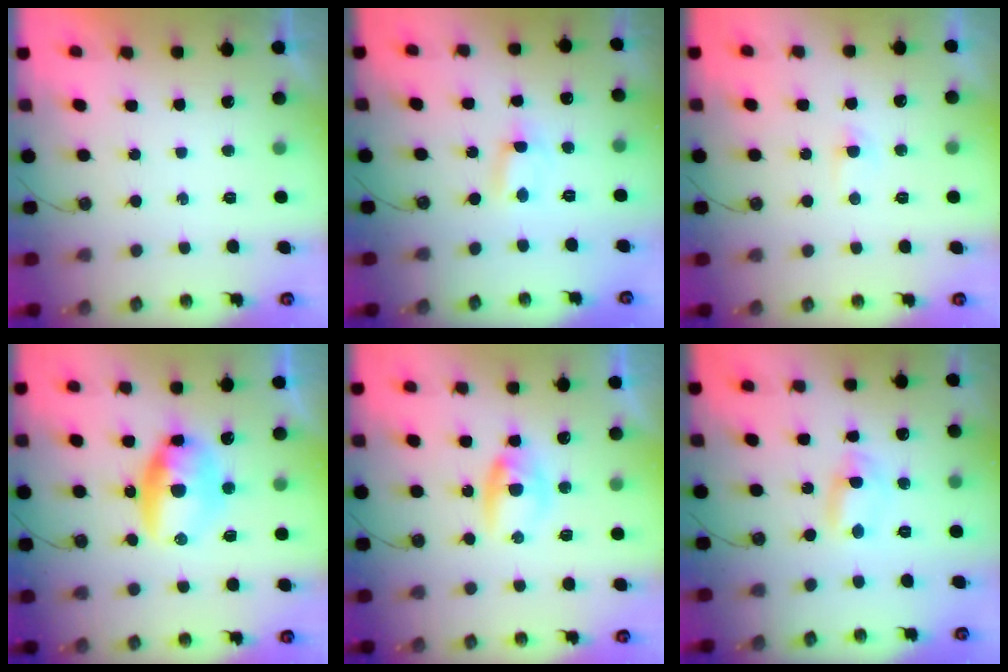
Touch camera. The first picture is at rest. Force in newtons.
{"total": 0.5, "press": 0.2, "slide": 0.5}
{"total": 2.5, "press": 2.5, "slide": 0.4}
{"total": 15.0, "press": 11.2, "slide": 10.0}
{"total": 5.0, "press": 4.9, "slide": 0.6}
{"total": 10.5, "press": 2.0, "slide": 10.3}